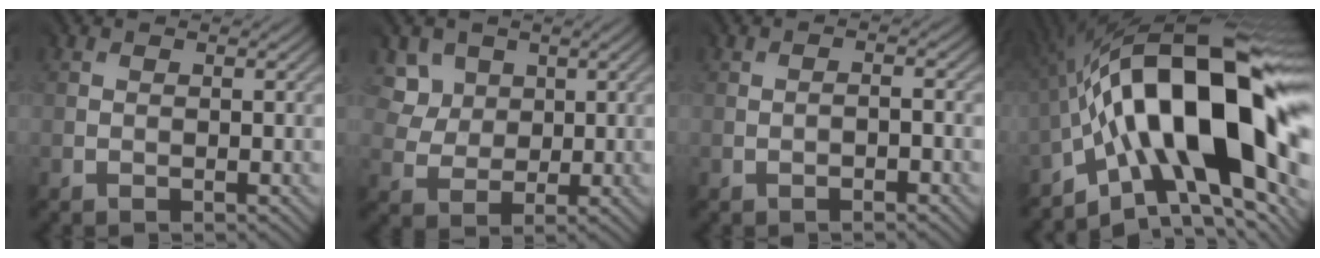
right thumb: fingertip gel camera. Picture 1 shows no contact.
{"total": 3.9, "force": [2.2, 3.2, 0.6], "torque": [-0.026, -0.013, 0.051]}
{"total": 1.3, "force": [-0.7, 0.3, 1.1], "torque": [-0.010, 0.003, -0.016]}
{"total": 21.1, "force": [-1.7, 9.3, 18.9], "torque": [-0.326, 0.015, -0.044]}